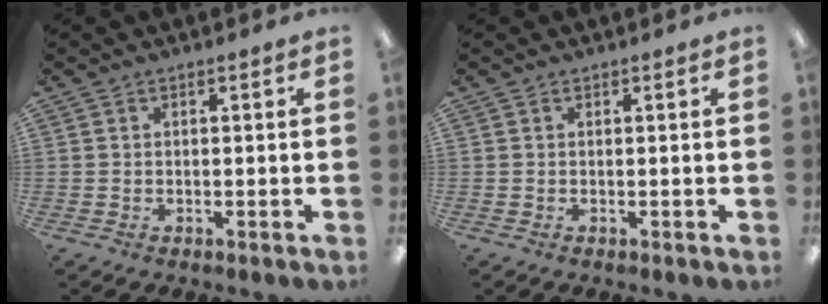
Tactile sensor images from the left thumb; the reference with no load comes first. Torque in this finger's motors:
{"motor_torque": [-0.51, 0.15, -0.57, 0.17, 0.00]}